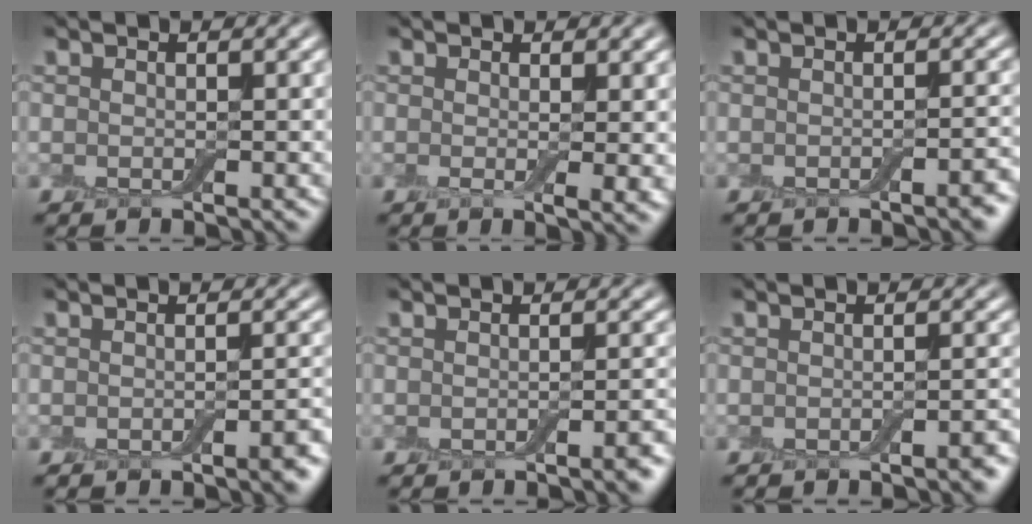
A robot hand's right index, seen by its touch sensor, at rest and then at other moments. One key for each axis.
{"total": 2.5, "fx": 0.2, "fy": 0.6, "fz": 2.4, "tx": -0.030, "ty": -0.010, "tz": 0.005}
{"total": 1.4, "fx": -0.8, "fy": 0.3, "fz": 1.1, "tx": -0.011, "ty": 0.003, "tz": -0.011}
{"total": 2.2, "fx": -1.3, "fy": 0.6, "fz": 1.7, "tx": -0.021, "ty": 0.000, "tz": -0.021}
{"total": 1.7, "fx": -0.8, "fy": 0.4, "fz": 1.4, "tx": -0.013, "ty": 0.003, "tz": -0.013}
{"total": 1.5, "fx": -1.1, "fy": 0.3, "fz": 1.1, "tx": -0.008, "ty": 0.002, "tz": -0.017}